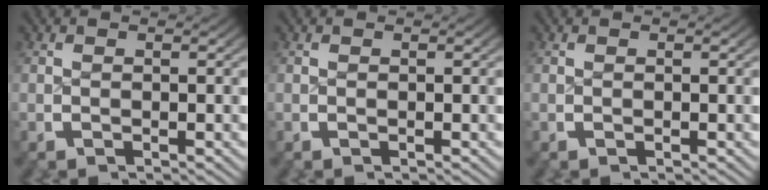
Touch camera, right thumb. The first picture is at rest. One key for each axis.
{"total": 0.0}
{"total": 0.0}